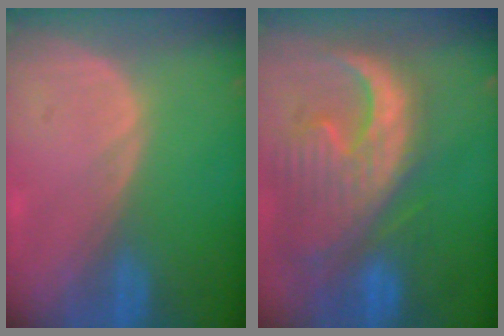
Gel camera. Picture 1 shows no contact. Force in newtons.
{"total": 13.5, "press": 11.5, "slide": 7.0}